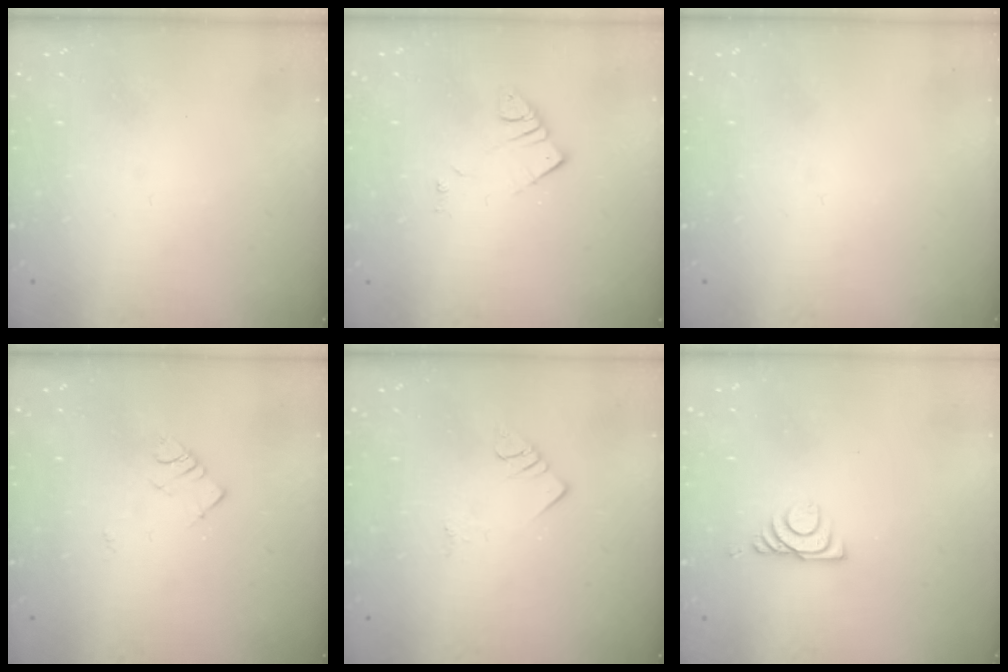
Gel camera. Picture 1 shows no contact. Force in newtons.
{"total": 3.5, "press": 3.5, "slide": 0.4}
{"total": 0.0}
{"total": 2.8, "press": 2.7, "slide": 0.4}
{"total": 2.8, "press": 2.8, "slide": 0.4}
{"total": 6.9, "press": 6.9, "slide": 0.8}